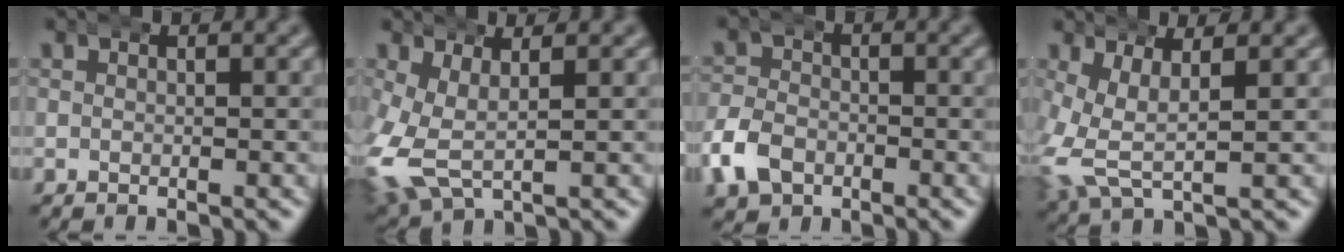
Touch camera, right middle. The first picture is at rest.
{"total": 6.3, "force": [-0.7, 4.9, 3.8], "torque": [-0.128, -0.033, 0.002]}
{"total": 3.9, "force": [-1.7, 3.1, 1.6], "torque": [-0.041, 0.000, -0.035]}
{"total": 5.2, "force": [0.0, 3.5, 3.9], "torque": [-0.107, -0.026, 0.013]}